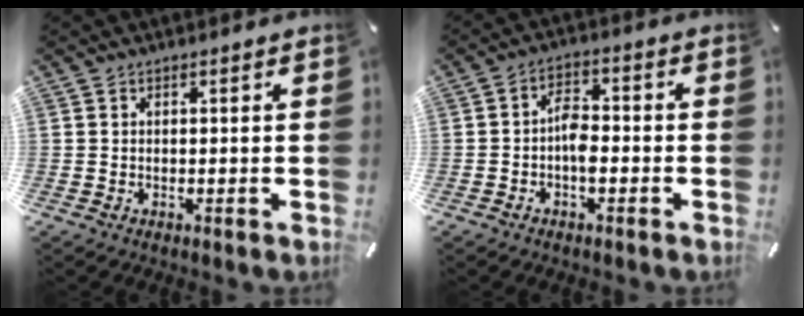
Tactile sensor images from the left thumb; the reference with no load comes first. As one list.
[{"total": 5.2, "force": [-1.9, 2.8, 3.9], "torque": [-0.072, 0.014, -0.034]}]